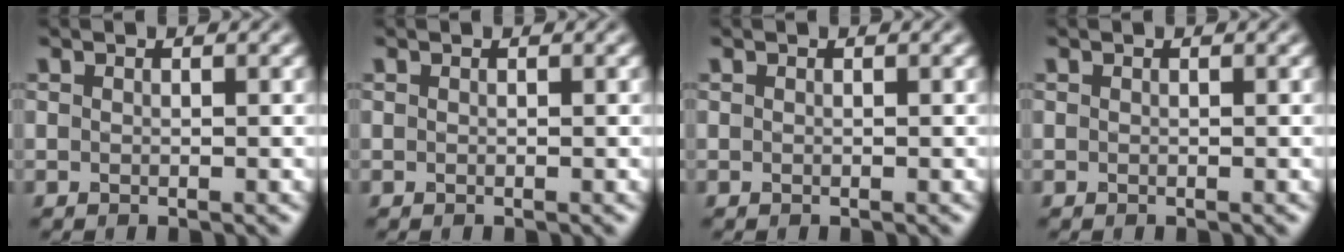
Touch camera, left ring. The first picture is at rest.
{"total": 0.0}
{"total": 0.0}
{"total": 0.0}